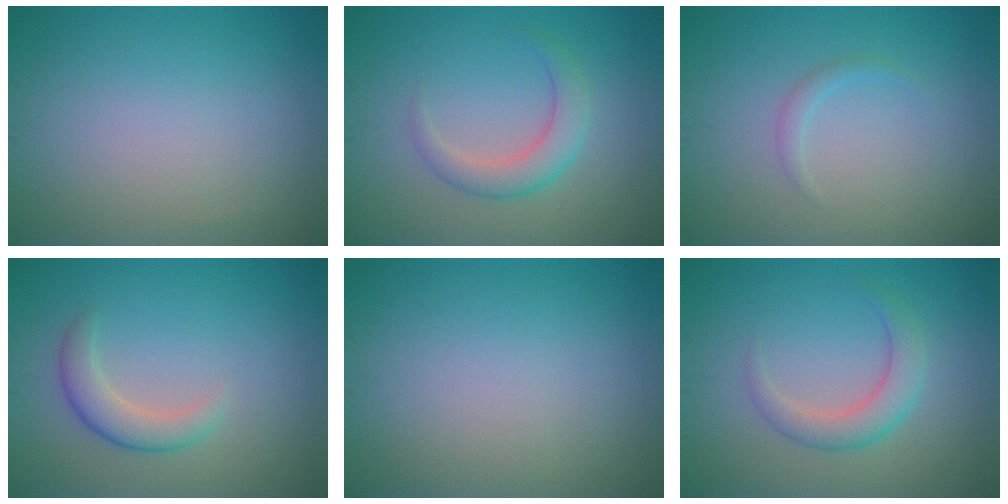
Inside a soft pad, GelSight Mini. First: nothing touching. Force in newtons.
{"total": 2.8, "press": 2.8, "slide": 0.1}
{"total": 0.9, "press": 0.9, "slide": 0.0}
{"total": 2.7, "press": 2.7, "slide": 0.1}
{"total": 0.0}
{"total": 2.8, "press": 2.8, "slide": 0.1}